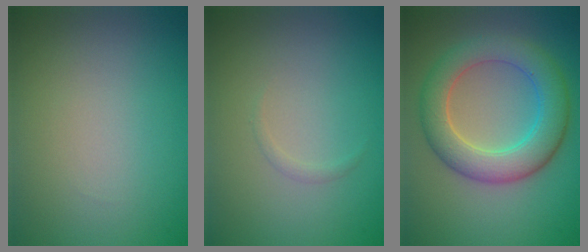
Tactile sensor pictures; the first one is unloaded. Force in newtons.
{"total": 0.5, "press": 0.5, "slide": 0.0}
{"total": 6.3, "press": 6.3, "slide": 0.1}